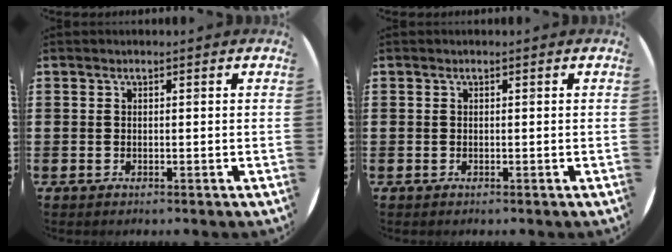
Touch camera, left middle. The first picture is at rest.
{"total": 0.0}